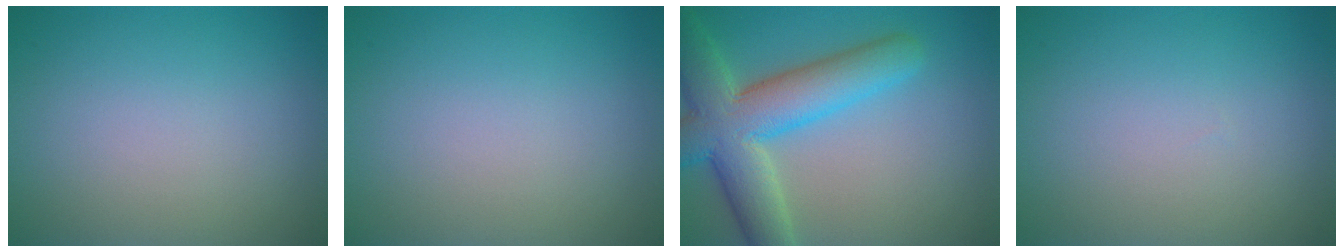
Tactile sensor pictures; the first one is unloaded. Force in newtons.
{"total": 0.0}
{"total": 8.9, "press": 8.9, "slide": 0.6}
{"total": 0.0}